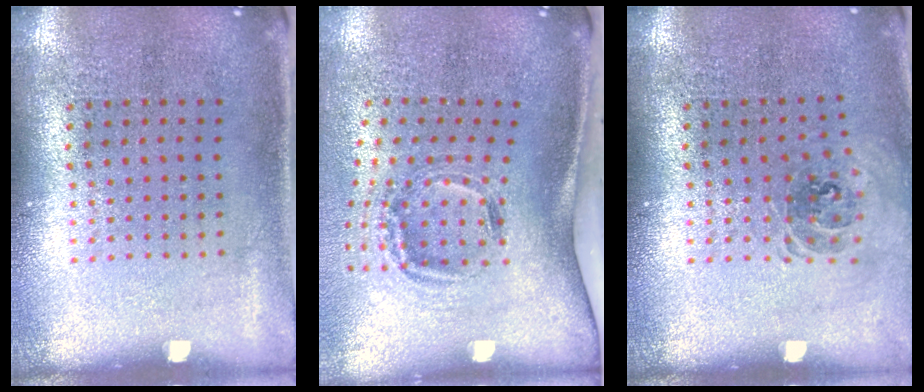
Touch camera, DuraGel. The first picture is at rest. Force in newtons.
{"total": 1.7, "press": 1.2, "slide": 1.3}
{"total": 0.9, "press": 0.9, "slide": 0.2}